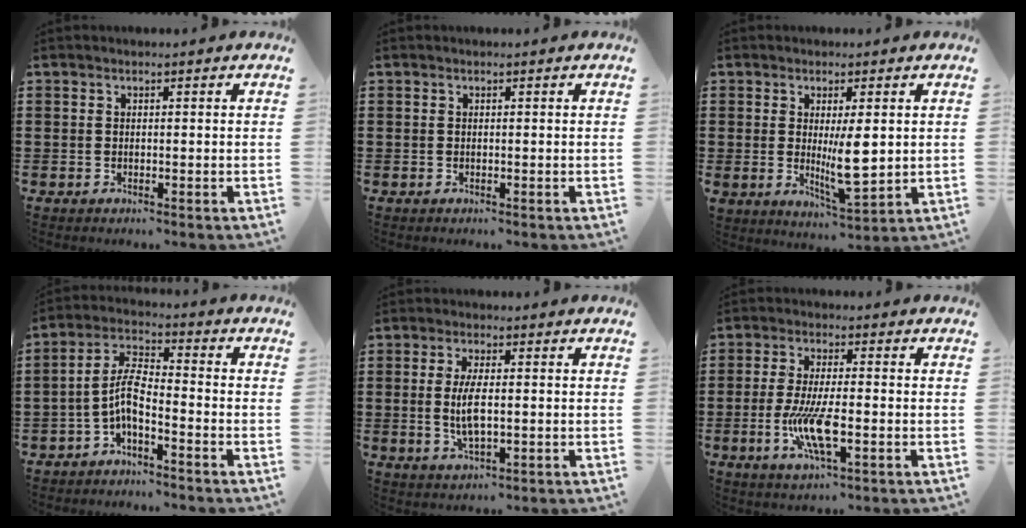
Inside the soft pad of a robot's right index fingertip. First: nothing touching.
{"total": 0.0}
{"total": 6.5, "force": [0.3, 1.7, 6.2], "torque": [-0.113, -0.017, 0.001]}
{"total": 5.9, "force": [-3.0, 1.5, 4.8], "torque": [-0.115, -0.007, -0.066]}
{"total": 5.3, "force": [-0.2, 1.7, 5.0], "torque": [-0.112, -0.007, -0.010]}
{"total": 8.3, "force": [-2.3, 2.1, 7.7], "torque": [-0.169, -0.019, -0.042]}